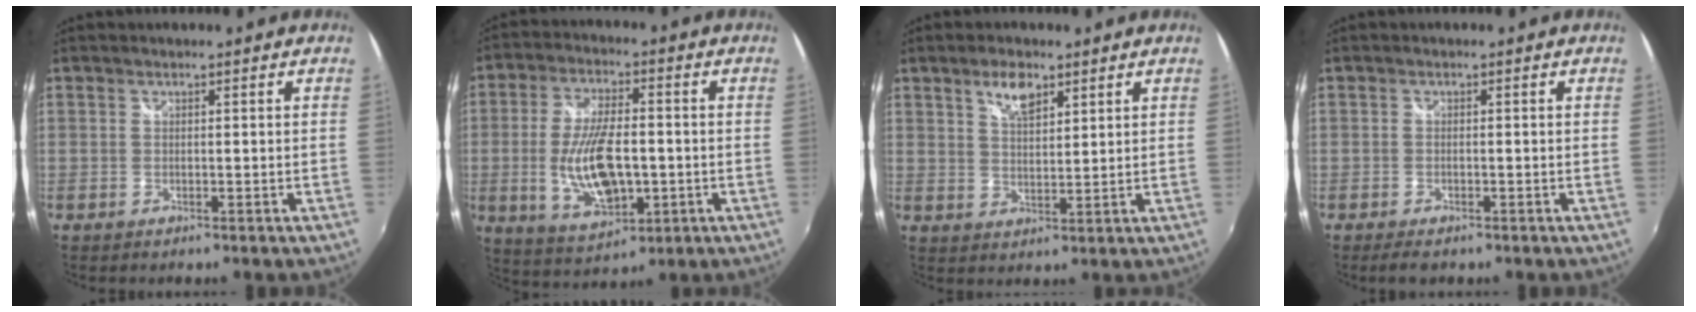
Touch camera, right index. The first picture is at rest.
{"total": 13.7, "force": [-1.9, 6.1, 12.1], "torque": [-0.236, -0.010, -0.024]}
{"total": 5.3, "force": [3.2, 2.2, 3.5], "torque": [-0.060, 0.005, 0.058]}
{"total": 2.7, "force": [-2.0, 0.9, 1.7], "torque": [-0.033, -0.011, -0.031]}